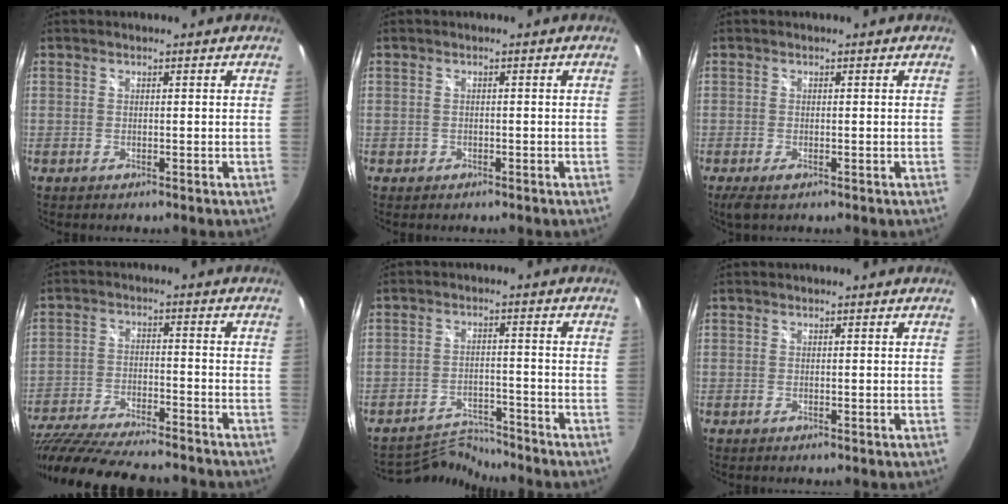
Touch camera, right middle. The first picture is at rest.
{"total": 0.7, "force": [-0.4, 0.6, 0.1], "torque": [-0.006, -0.001, -0.003]}
{"total": 2.8, "force": [-1.6, 0.8, 2.2], "torque": [-0.041, -0.013, -0.024]}
{"total": 23.3, "force": [-19.6, 5.1, 11.5], "torque": [-0.230, -0.051, -0.312]}
{"total": 6.6, "force": [-6.6, -0.2, -0.4], "torque": [-0.014, 0.006, -0.115]}
{"total": 0.0}